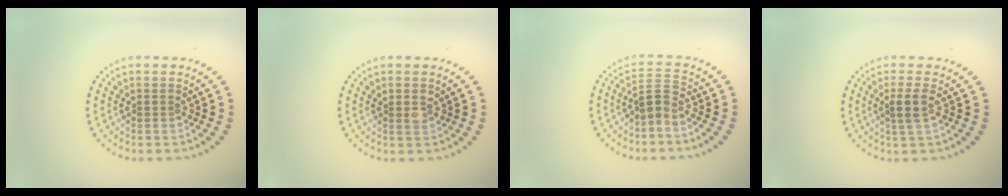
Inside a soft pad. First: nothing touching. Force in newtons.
{"total": 1.0, "press": 0.9, "slide": 0.4}
{"total": 2.2, "press": 1.6, "slide": 1.6}
{"total": 1.8, "press": 1.4, "slide": 1.2}